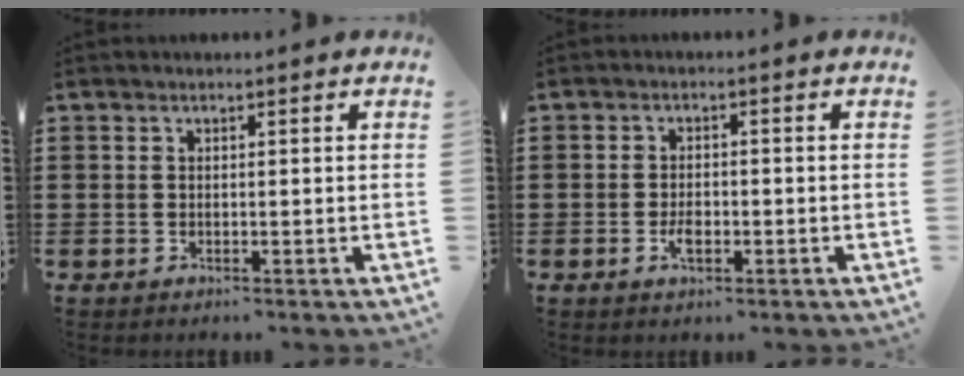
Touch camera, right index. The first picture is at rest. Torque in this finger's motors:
{"motor_torque": [0.01, 0.08, 0.30, 0.06]}